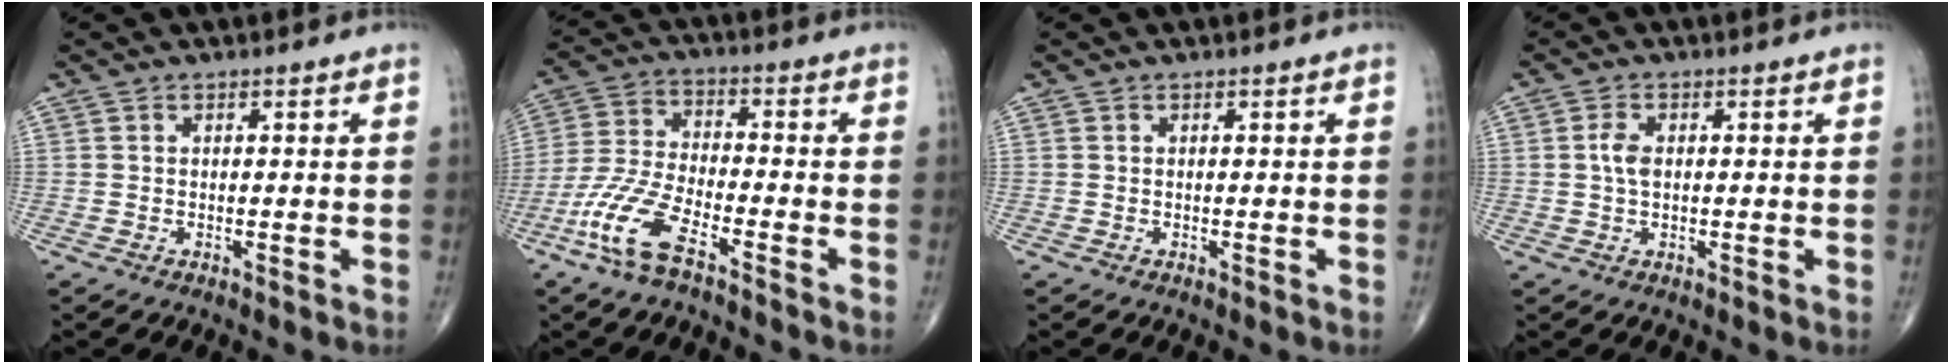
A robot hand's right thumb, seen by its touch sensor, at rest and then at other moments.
{"total": 10.5, "force": [-6.4, 3.1, 7.8], "torque": [-0.187, 0.022, -0.133]}
{"total": 0.0}
{"total": 3.0, "force": [0.3, 1.7, 2.4], "torque": [-0.050, 0.003, 0.004]}